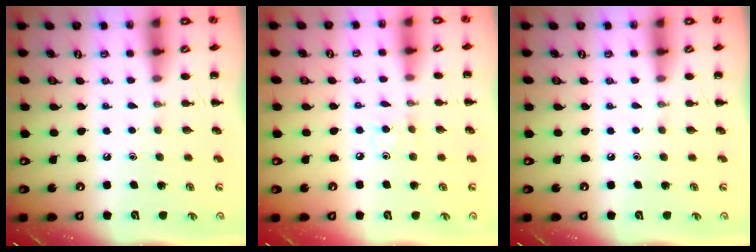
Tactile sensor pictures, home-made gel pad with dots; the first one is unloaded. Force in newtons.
{"total": 3.4, "press": 3.2, "slide": 1.2}
{"total": 0.0}